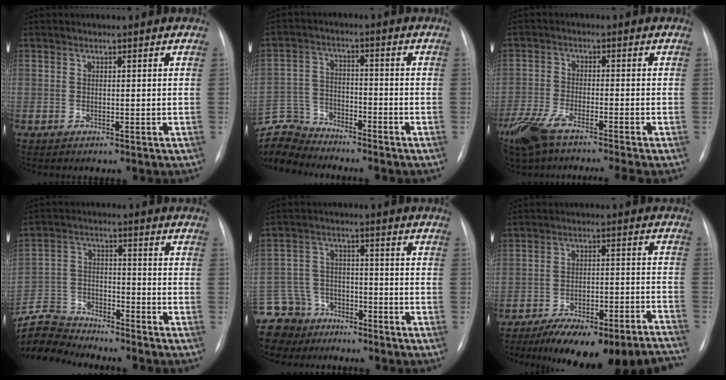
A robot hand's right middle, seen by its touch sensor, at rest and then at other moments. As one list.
[{"total": 8.7, "force": [-8.6, 1.1, -0.5], "torque": [-0.002, 0.014, -0.172]}, {"total": 10.8, "force": [-8.4, 1.3, 6.7], "torque": [-0.132, -0.021, -0.149]}, {"total": 9.0, "force": [-9.0, 0.7, -0.2], "torque": [-0.005, 0.008, -0.172]}, {"total": 11.2, "force": [-8.7, 6.9, 1.1], "torque": [-0.048, 0.020, -0.150]}, {"total": 21.3, "force": [-18.5, 3.5, 10.1], "torque": [-0.099, 0.017, -0.258]}]